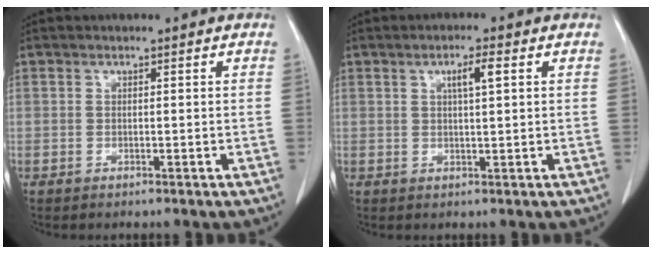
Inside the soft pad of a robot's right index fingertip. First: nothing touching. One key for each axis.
{"total": 3.1, "fx": 1.1, "fy": 0.3, "fz": 2.9, "tx": -0.049, "ty": 0.002, "tz": 0.019}